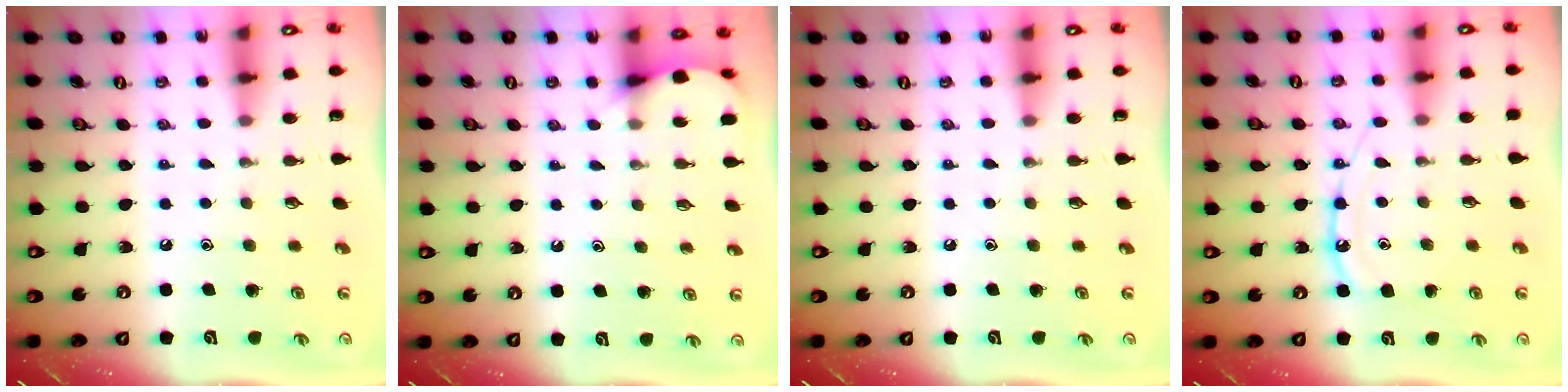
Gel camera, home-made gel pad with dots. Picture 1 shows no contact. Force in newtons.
{"total": 5.0, "press": 5.0, "slide": 0.4}
{"total": 0.0}
{"total": 10.7, "press": 10.7, "slide": 0.4}